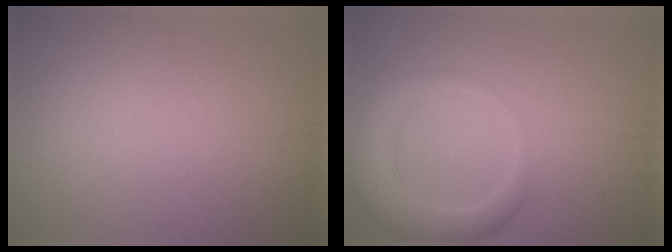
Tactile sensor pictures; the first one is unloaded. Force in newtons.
{"total": 4.8, "press": 4.7, "slide": 0.5}